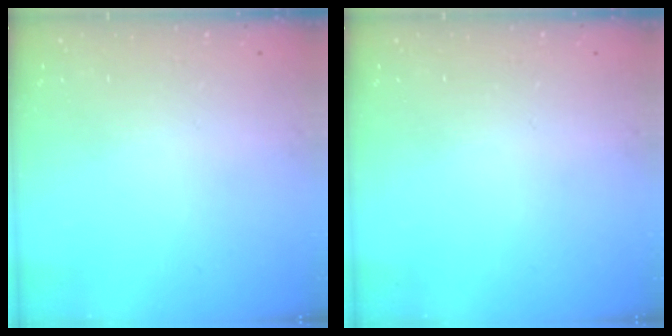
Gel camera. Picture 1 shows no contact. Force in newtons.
{"total": 0.0}